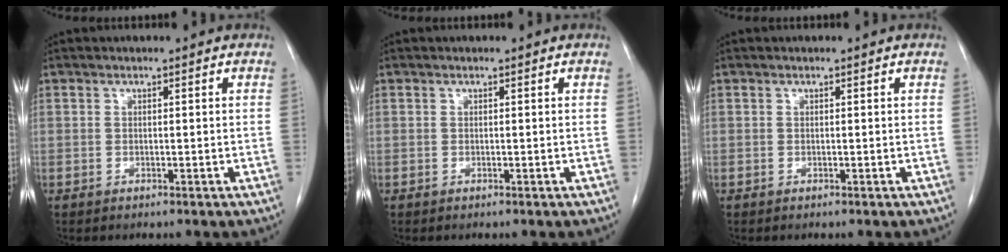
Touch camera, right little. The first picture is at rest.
{"total": 0.0}
{"total": 0.0}